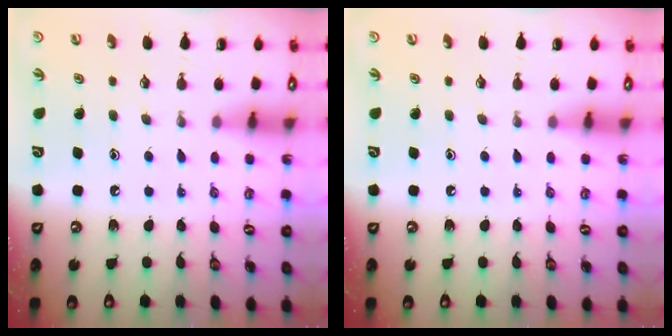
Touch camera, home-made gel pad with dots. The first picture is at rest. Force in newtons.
{"total": 0.0}